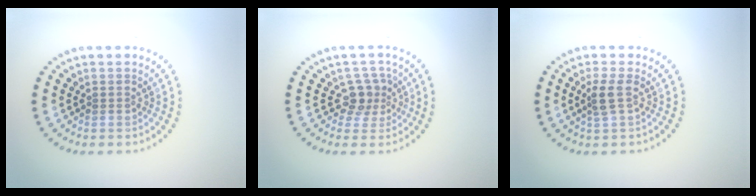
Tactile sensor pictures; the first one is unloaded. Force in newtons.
{"total": 2.3, "press": 1.8, "slide": 1.4}
{"total": 1.8, "press": 1.4, "slide": 1.1}